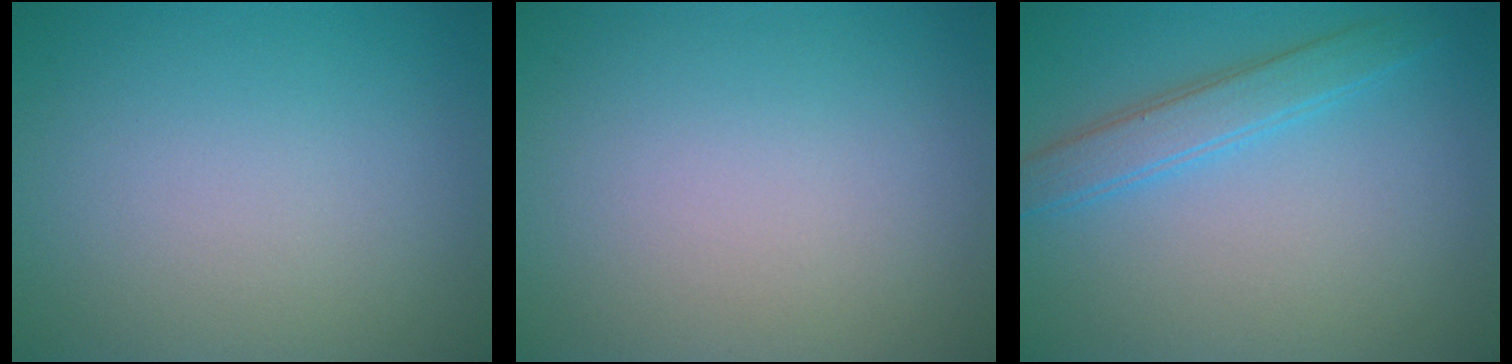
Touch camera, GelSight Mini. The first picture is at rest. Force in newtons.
{"total": 0.0}
{"total": 2.9, "press": 2.9, "slide": 0.0}